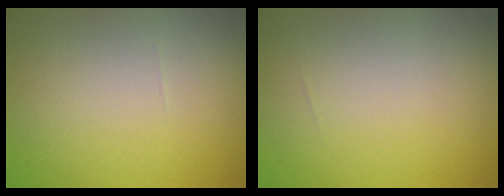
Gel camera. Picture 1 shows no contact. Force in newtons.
{"total": 0.0}